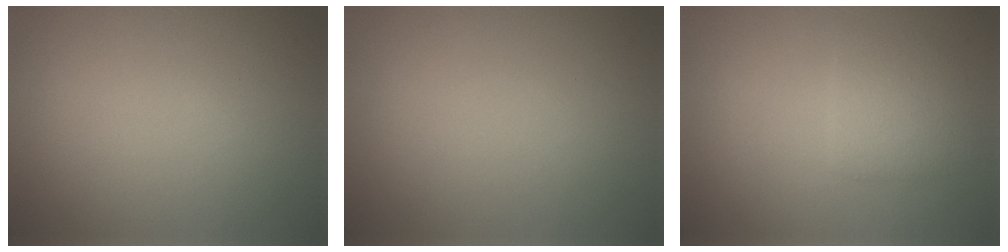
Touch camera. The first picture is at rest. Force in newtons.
{"total": 0.0}
{"total": 2.5, "press": 2.5, "slide": 0.4}